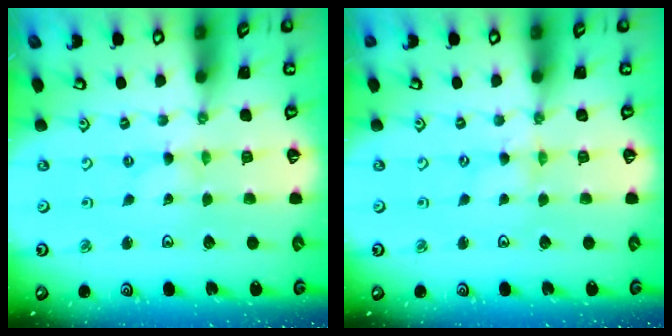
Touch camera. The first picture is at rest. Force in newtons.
{"total": 1.1, "press": 1.1, "slide": 0.1}